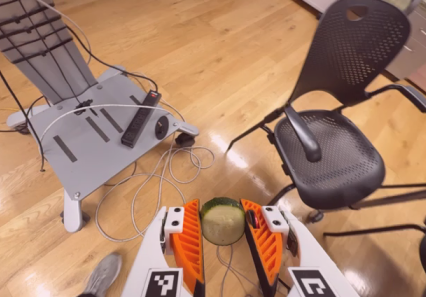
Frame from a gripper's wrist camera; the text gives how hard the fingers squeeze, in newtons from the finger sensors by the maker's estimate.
{"total": 8.1, "left": 7.9, "right": 8.3}